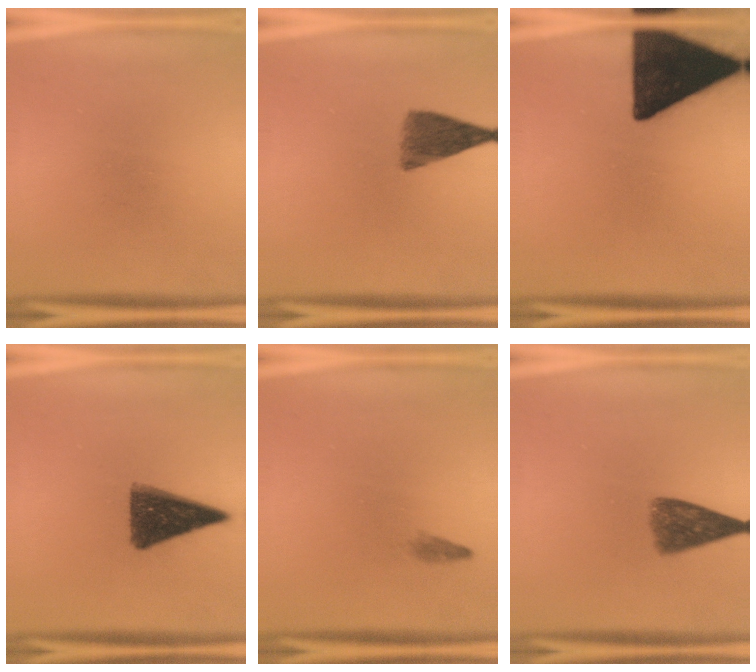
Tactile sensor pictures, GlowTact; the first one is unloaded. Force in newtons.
{"total": 6.3}
{"total": 18.3}
{"total": 12.3}
{"total": 0.8}
{"total": 6.6}